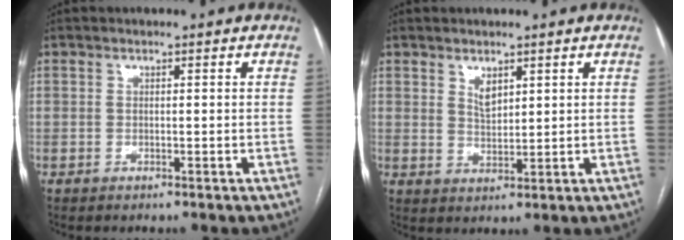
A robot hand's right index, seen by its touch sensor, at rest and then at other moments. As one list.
[{"total": 2.8, "force": [1.7, 1.3, 1.8], "torque": [-0.035, -0.004, 0.038]}]